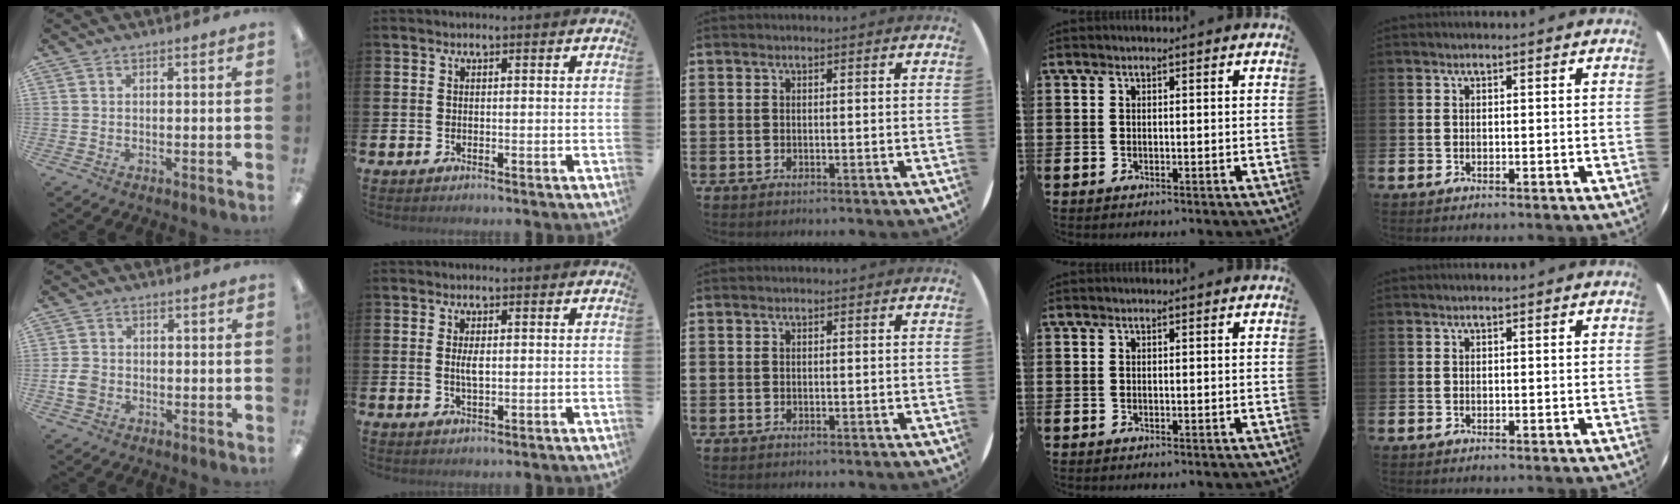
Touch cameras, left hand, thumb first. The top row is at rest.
{"thumb": {"total": 4.1, "force": [-0.9, 3.3, 2.3], "torque": [-0.052, 0.003, -0.019]}, "index": {"total": 2.3, "force": [0.2, 0.9, 2.1], "torque": [-0.034, -0.001, -0.001]}}